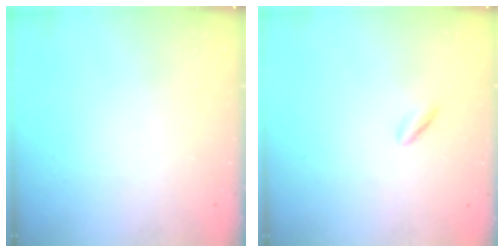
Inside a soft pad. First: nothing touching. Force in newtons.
{"total": 2.1, "press": 2.0, "slide": 0.7}